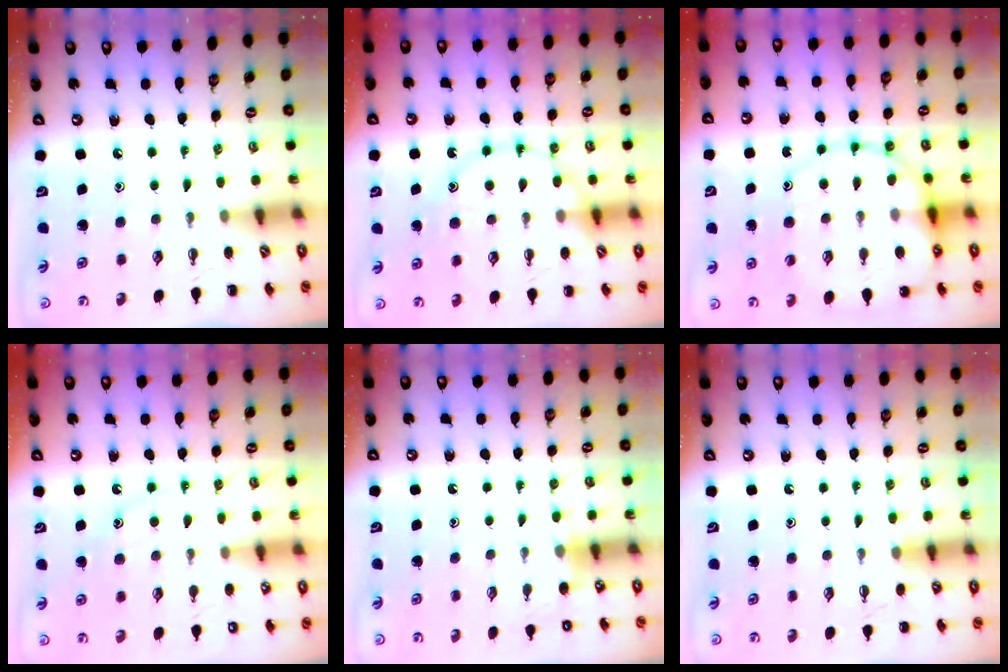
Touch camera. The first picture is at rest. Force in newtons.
{"total": 13.8, "press": 13.7, "slide": 1.8}
{"total": 15.2, "press": 14.9, "slide": 2.8}
{"total": 10.9, "press": 10.8, "slide": 1.5}
{"total": 5.2, "press": 5.0, "slide": 1.3}
{"total": 5.5, "press": 5.3, "slide": 1.5}